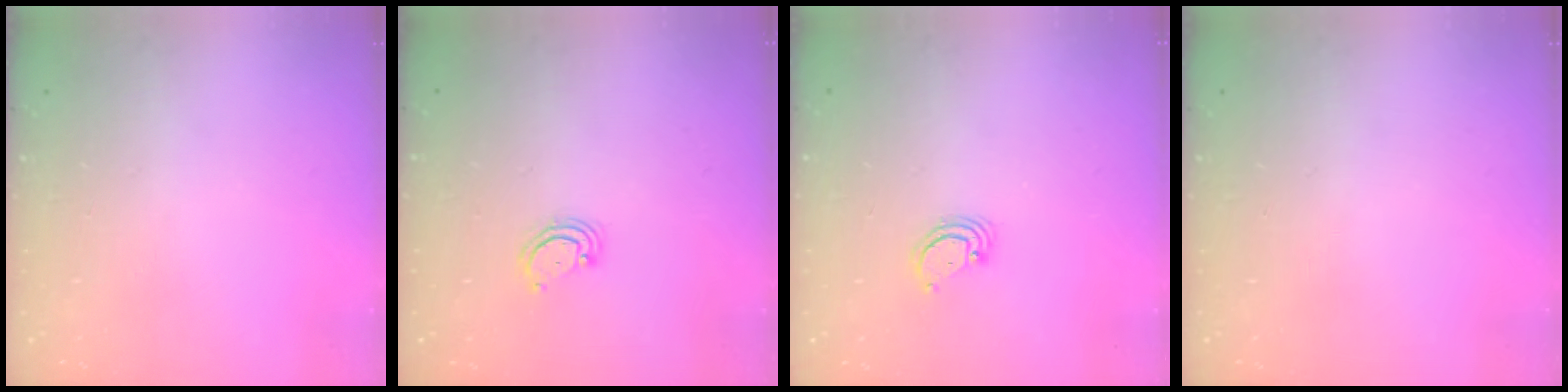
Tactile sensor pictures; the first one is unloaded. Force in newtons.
{"total": 3.3, "press": 3.2, "slide": 0.4}
{"total": 2.5, "press": 2.5, "slide": 0.2}
{"total": 0.0}